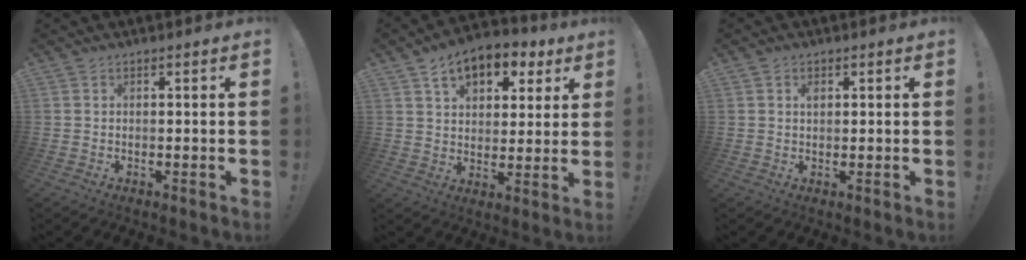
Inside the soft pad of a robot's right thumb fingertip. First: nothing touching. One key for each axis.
{"total": 11.6, "fx": 6.4, "fy": 7.3, "fz": 6.3, "tx": -0.087, "ty": -0.036, "tz": 0.115}
{"total": 1.2, "fx": 0.4, "fy": 0.9, "fz": 0.7, "tx": -0.001, "ty": -0.002, "tz": 0.005}